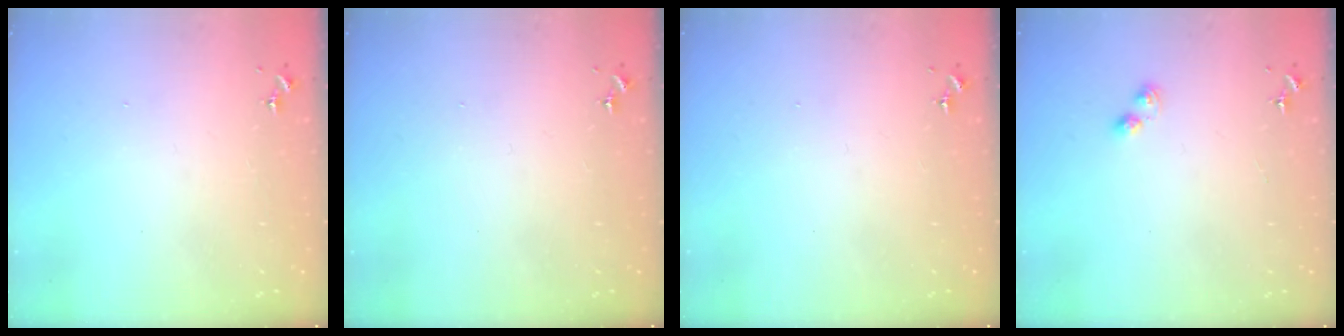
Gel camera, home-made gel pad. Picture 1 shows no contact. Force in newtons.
{"total": 0.0}
{"total": 0.0}
{"total": 2.8, "press": 2.7, "slide": 0.4}